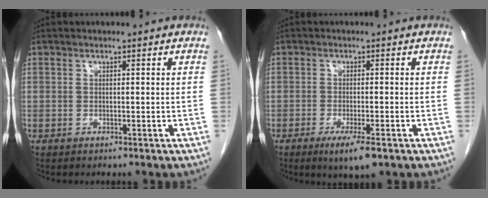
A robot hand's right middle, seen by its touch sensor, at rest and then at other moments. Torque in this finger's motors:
{"motor_torque": [0.92, -0.65, 0.35, 0.09]}